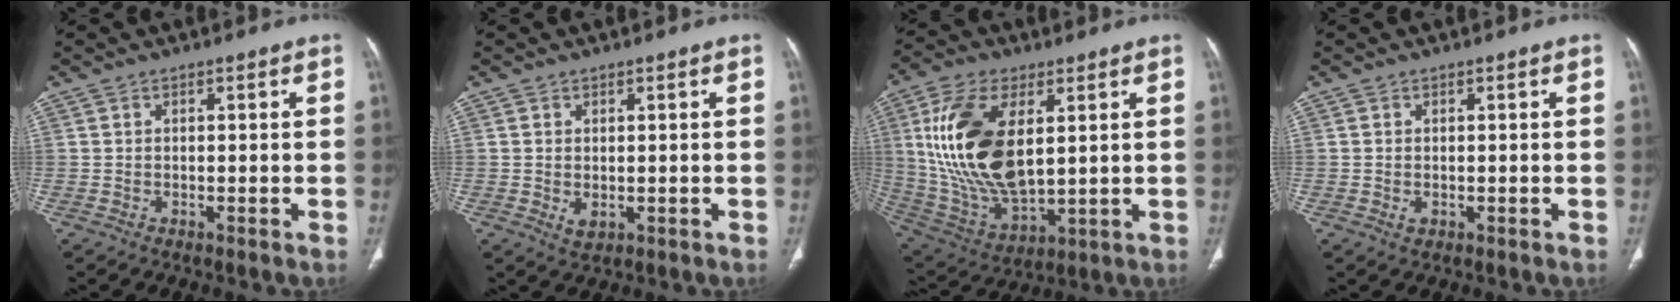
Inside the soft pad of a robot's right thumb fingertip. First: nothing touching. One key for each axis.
{"total": 2.2, "fx": -0.2, "fy": 1.5, "fz": 1.6, "tx": -0.028, "ty": -0.006, "tz": 0.005}
{"total": 21.1, "fx": 4.6, "fy": 10.7, "fz": 17.6, "tx": -0.348, "ty": -0.025, "tz": 0.093}
{"total": 1.1, "fx": -0.2, "fy": 0.9, "fz": 0.7, "tx": -0.014, "ty": 0.000, "tz": -0.001}